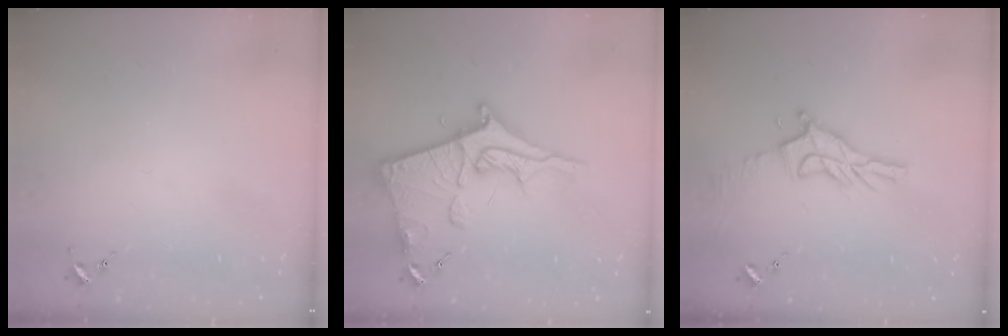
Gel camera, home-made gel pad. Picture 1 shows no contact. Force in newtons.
{"total": 17.4, "press": 17.4, "slide": 1.3}
{"total": 11.0, "press": 11.0, "slide": 0.5}